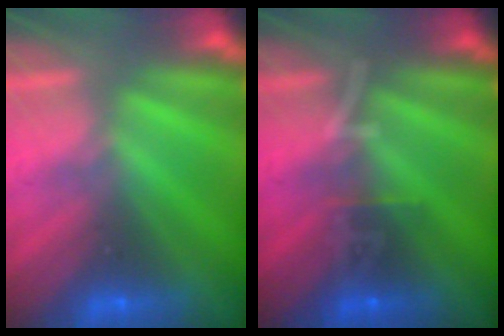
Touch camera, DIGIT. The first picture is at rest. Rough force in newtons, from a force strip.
{"total": 3.9}